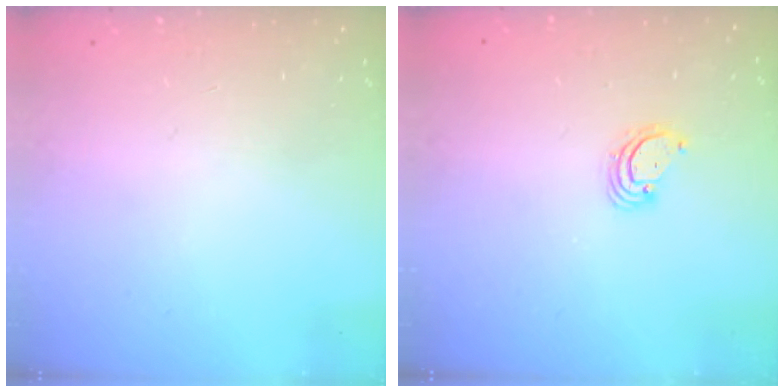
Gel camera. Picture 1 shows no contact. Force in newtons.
{"total": 3.0, "press": 3.0, "slide": 0.2}